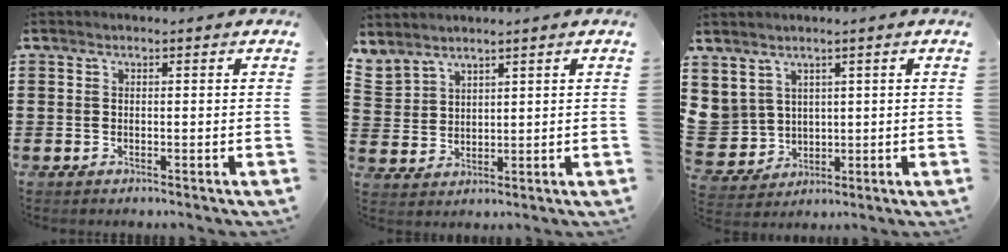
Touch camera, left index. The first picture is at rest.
{"total": 3.6, "force": [3.3, 1.4, -0.2], "torque": [-0.010, -0.008, 0.064]}
{"total": 4.2, "force": [2.1, 3.6, 0.2], "torque": [-0.033, -0.006, 0.038]}